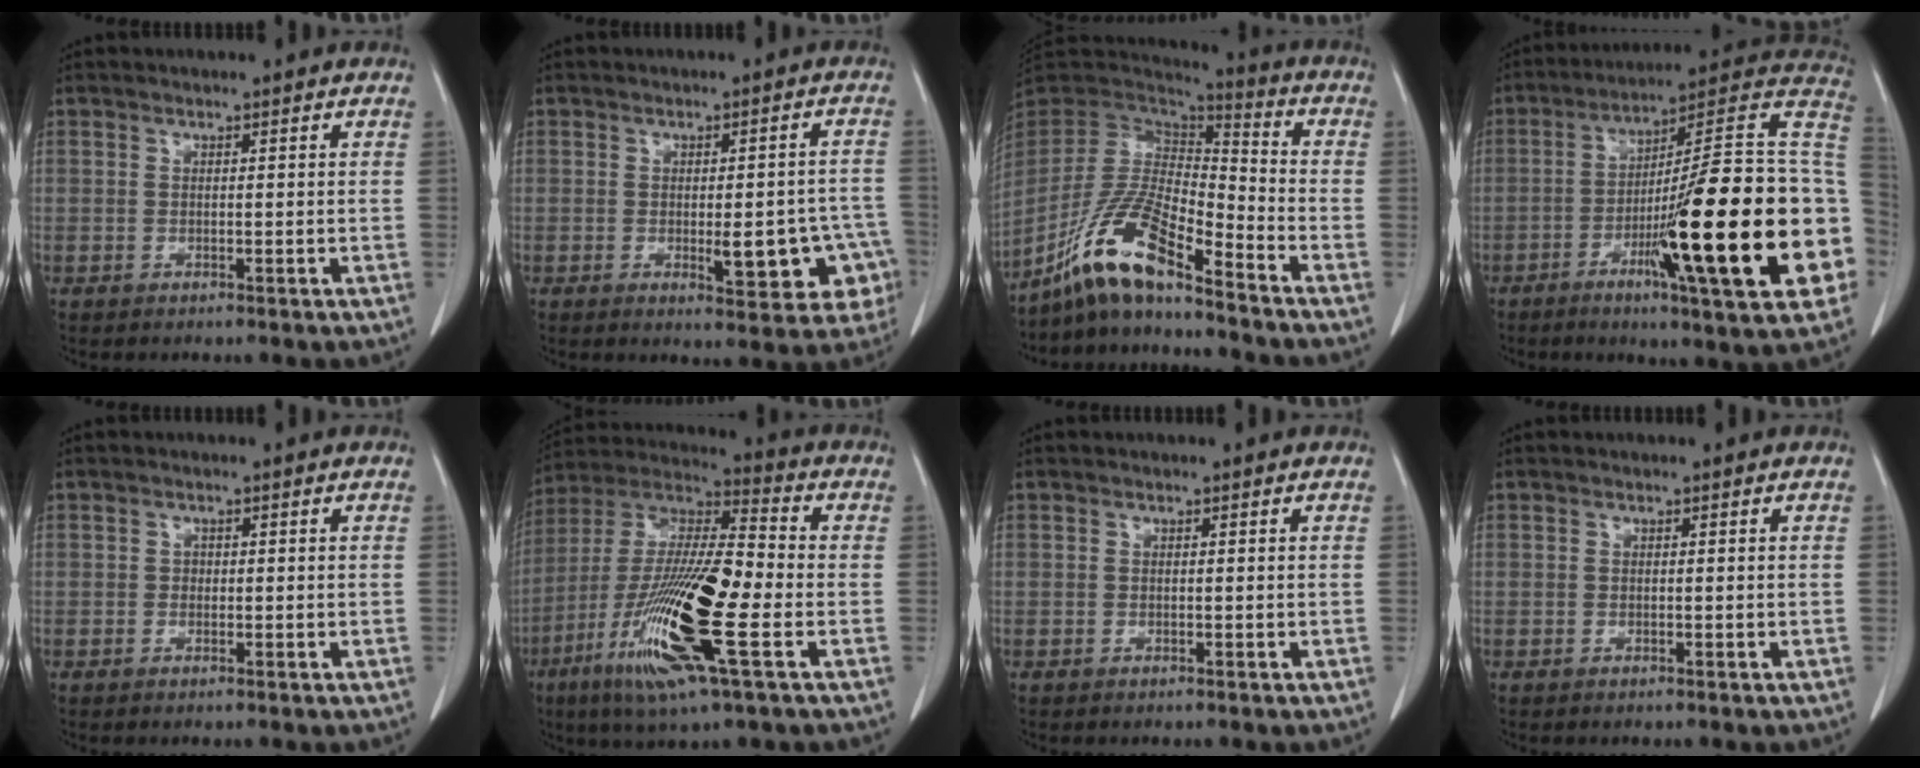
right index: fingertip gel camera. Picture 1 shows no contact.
{"total": 10.4, "force": [-3.0, 3.6, 9.3], "torque": [-0.090, 0.014, -0.030]}
{"total": 13.9, "force": [-10.2, 2.0, 9.3], "torque": [-0.187, -0.002, -0.193]}
{"total": 28.0, "force": [-6.7, 2.0, 27.1], "torque": [-0.312, -0.001, -0.112]}
{"total": 0.6, "force": [0.0, 0.6, 0.2], "torque": [0.002, 0.003, -0.001]}
{"total": 20.4, "force": [-6.7, 2.2, 19.1], "torque": [-0.399, -0.027, -0.128]}
{"total": 0.0}
{"total": 0.0}